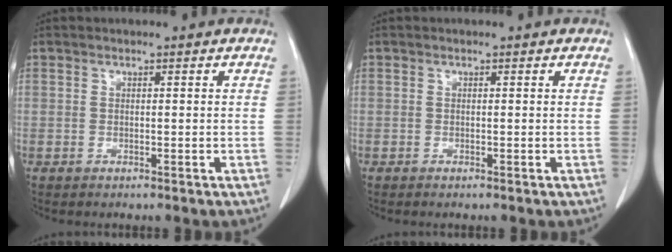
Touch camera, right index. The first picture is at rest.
{"total": 0.0}